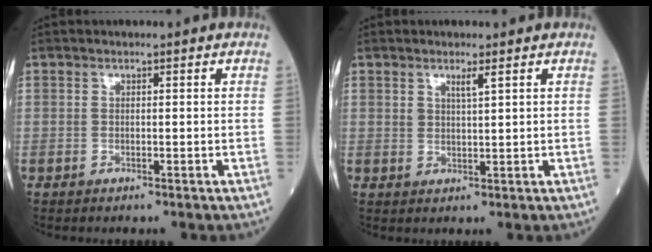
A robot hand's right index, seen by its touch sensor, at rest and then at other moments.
{"total": 2.0, "force": [1.3, 0.0, 1.5], "torque": [-0.029, -0.006, 0.023]}